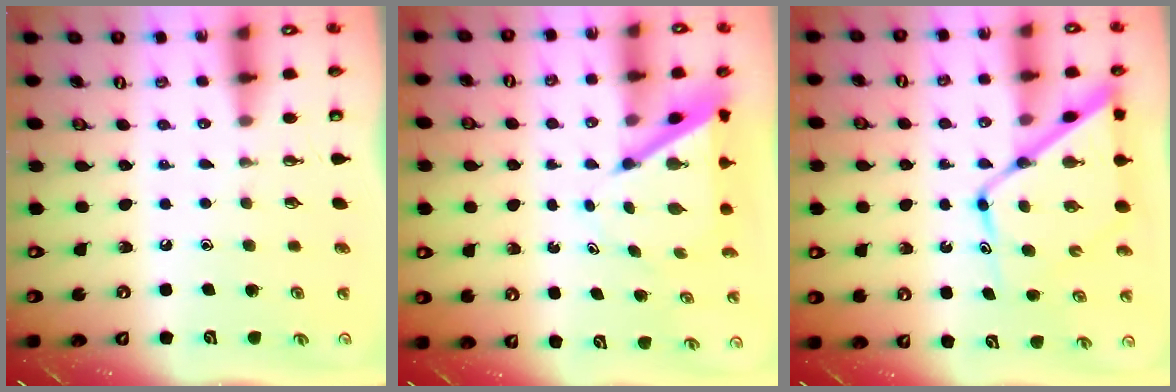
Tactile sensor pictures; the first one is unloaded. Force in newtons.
{"total": 6.4, "press": 6.4, "slide": 0.6}
{"total": 14.0, "press": 13.9, "slide": 1.2}